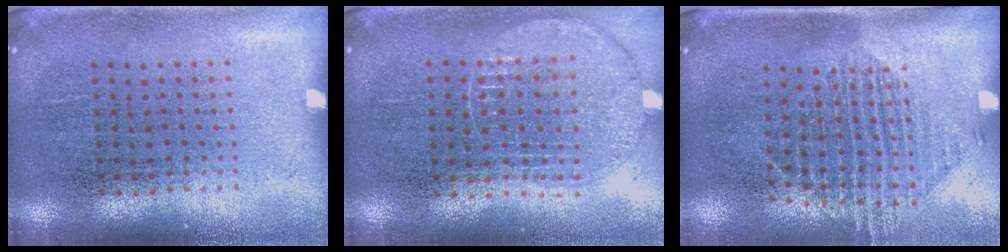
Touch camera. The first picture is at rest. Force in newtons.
{"total": 1.0, "press": 1.0, "slide": 0.1}
{"total": 1.6, "press": 1.3, "slide": 0.9}